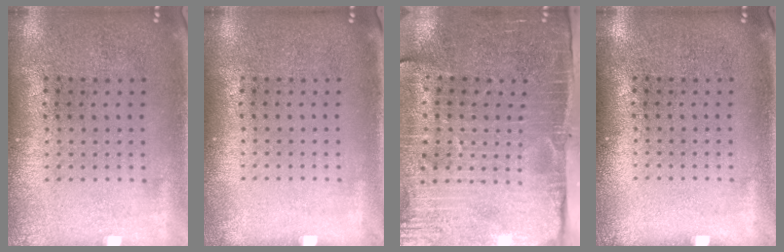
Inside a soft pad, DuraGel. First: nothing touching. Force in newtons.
{"total": 0.0}
{"total": 4.5, "press": 3.9, "slide": 2.4}
{"total": 0.0}